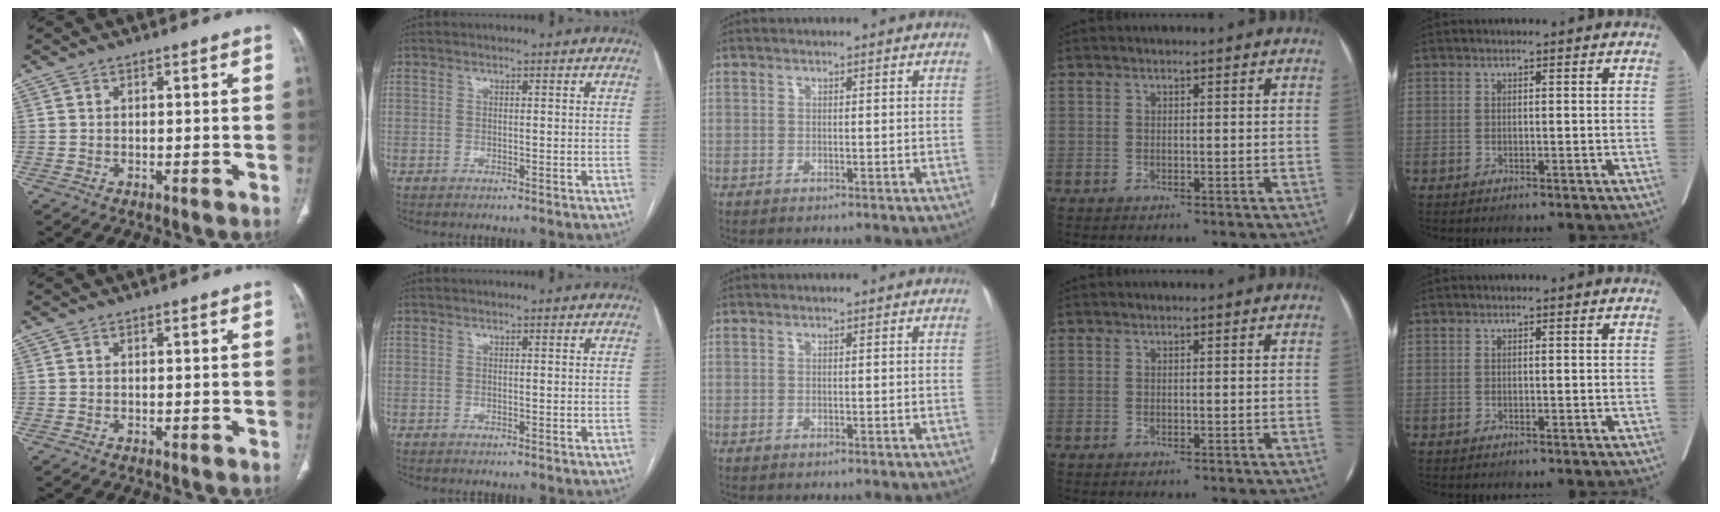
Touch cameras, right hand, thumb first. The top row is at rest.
{}